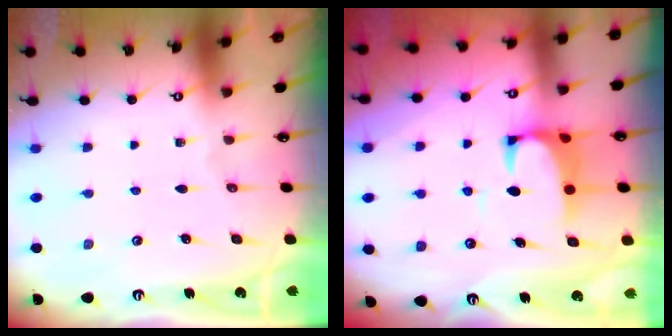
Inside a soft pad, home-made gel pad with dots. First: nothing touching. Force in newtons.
{"total": 2.5, "press": 2.3, "slide": 1.1}